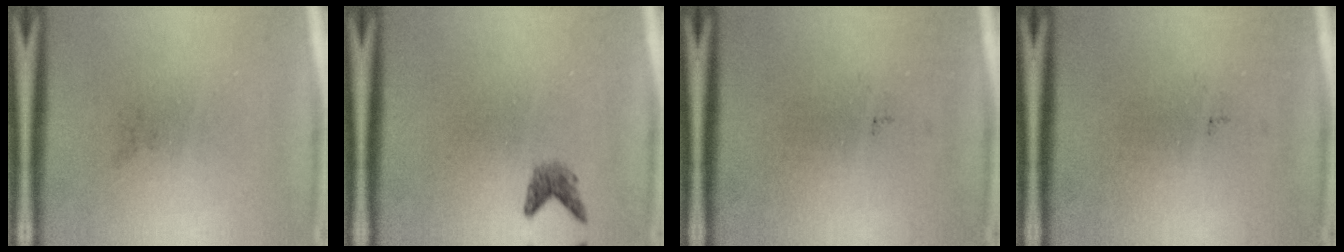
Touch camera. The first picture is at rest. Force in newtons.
{"total": 1.5}
{"total": 0.0}
{"total": 0.0}